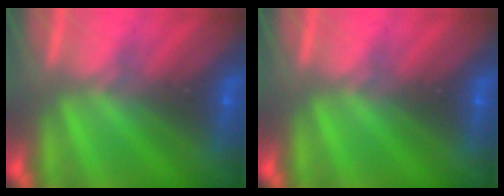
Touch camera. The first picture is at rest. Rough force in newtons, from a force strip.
{"total": 0.0}